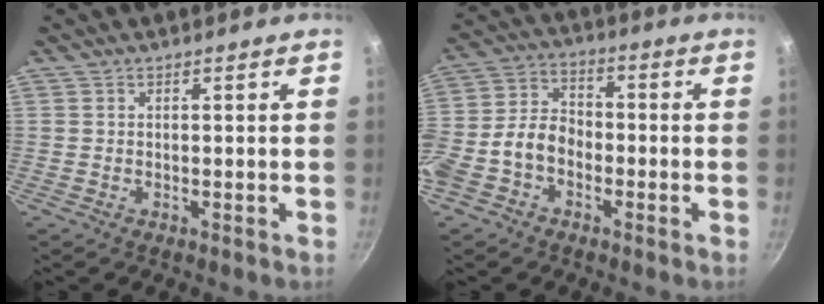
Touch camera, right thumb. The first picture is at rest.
{"total": 10.4, "force": [-3.6, 7.4, 6.3], "torque": [-0.108, 0.047, -0.083]}